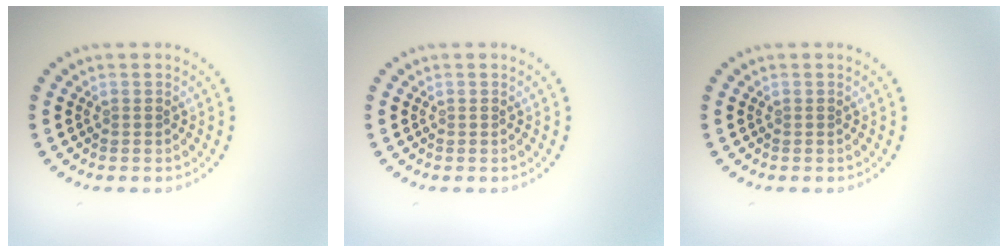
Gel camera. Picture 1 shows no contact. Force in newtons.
{"total": 0.0}
{"total": 0.0}